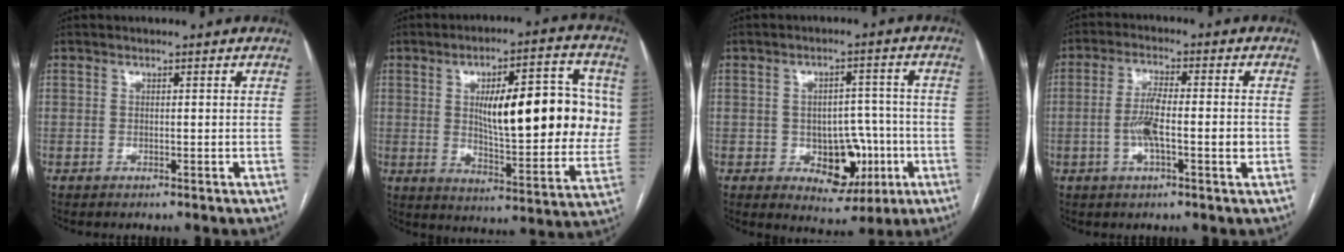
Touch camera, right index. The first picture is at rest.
{"total": 20.7, "force": [3.5, 6.1, 19.5], "torque": [-0.272, 0.016, 0.056]}
{"total": 8.9, "force": [-2.5, 5.7, 6.4], "torque": [-0.082, 0.013, -0.022]}
{"total": 7.1, "force": [-1.3, 1.6, 6.8], "torque": [-0.132, 0.009, -0.023]}